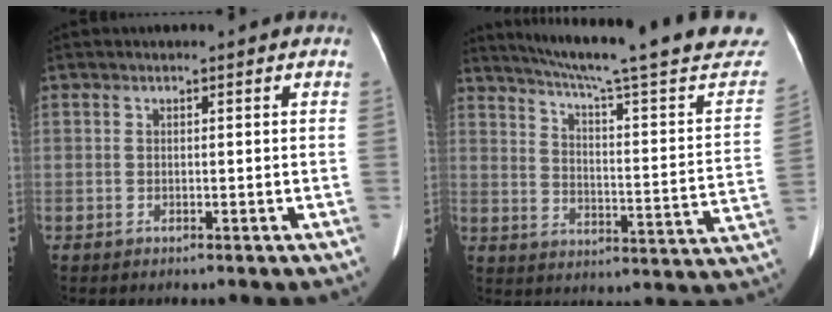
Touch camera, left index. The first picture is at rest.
{"total": 28.6, "force": [25.3, 1.9, 13.2], "torque": [-0.195, -0.072, 0.312]}